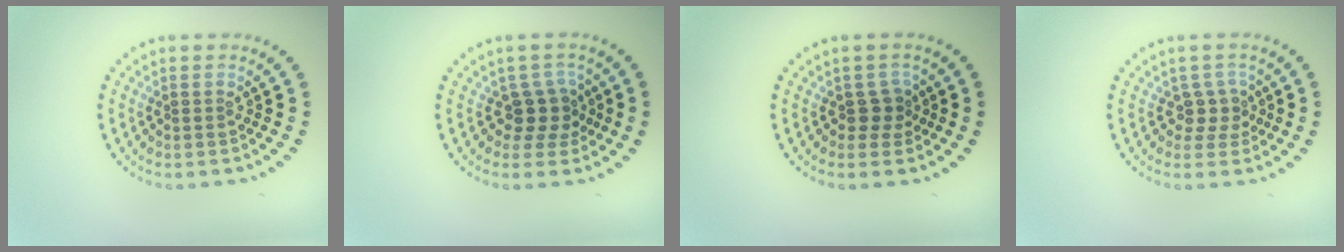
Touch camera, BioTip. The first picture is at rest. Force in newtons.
{"total": 2.7, "press": 2.1, "slide": 1.7}
{"total": 1.6, "press": 1.3, "slide": 0.9}
{"total": 2.1, "press": 1.5, "slide": 1.4}